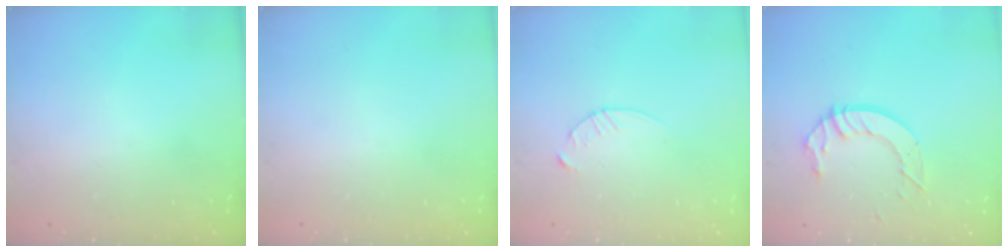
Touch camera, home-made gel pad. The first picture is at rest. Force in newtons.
{"total": 0.0}
{"total": 4.0, "press": 4.0, "slide": 0.5}
{"total": 8.9, "press": 8.9, "slide": 0.7}